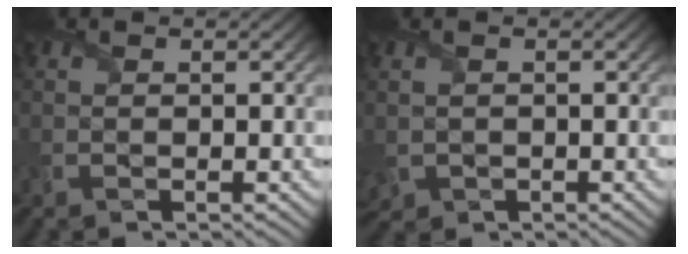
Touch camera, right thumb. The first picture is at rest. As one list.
[{"total": 2.2, "force": [-0.3, 2.0, 1.1], "torque": [-0.041, -0.014, -0.007]}]